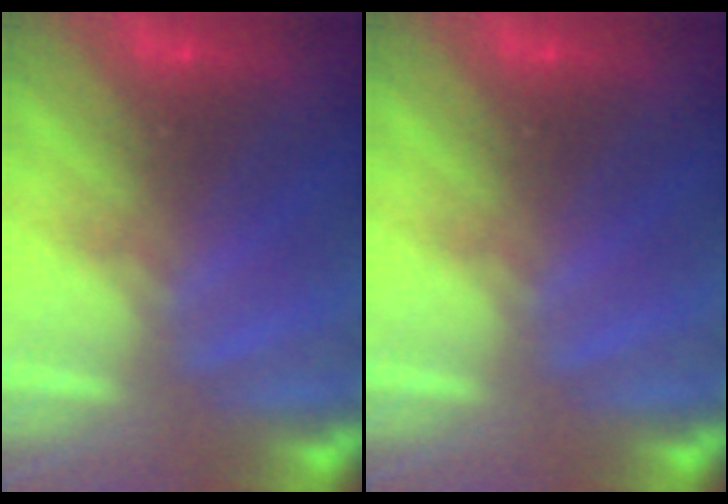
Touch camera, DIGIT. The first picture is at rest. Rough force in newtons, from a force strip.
{"total": 0.0}